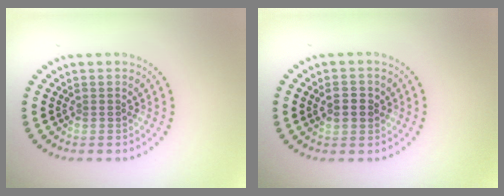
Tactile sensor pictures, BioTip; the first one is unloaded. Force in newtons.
{"total": 2.0, "press": 2.0, "slide": 0.2}